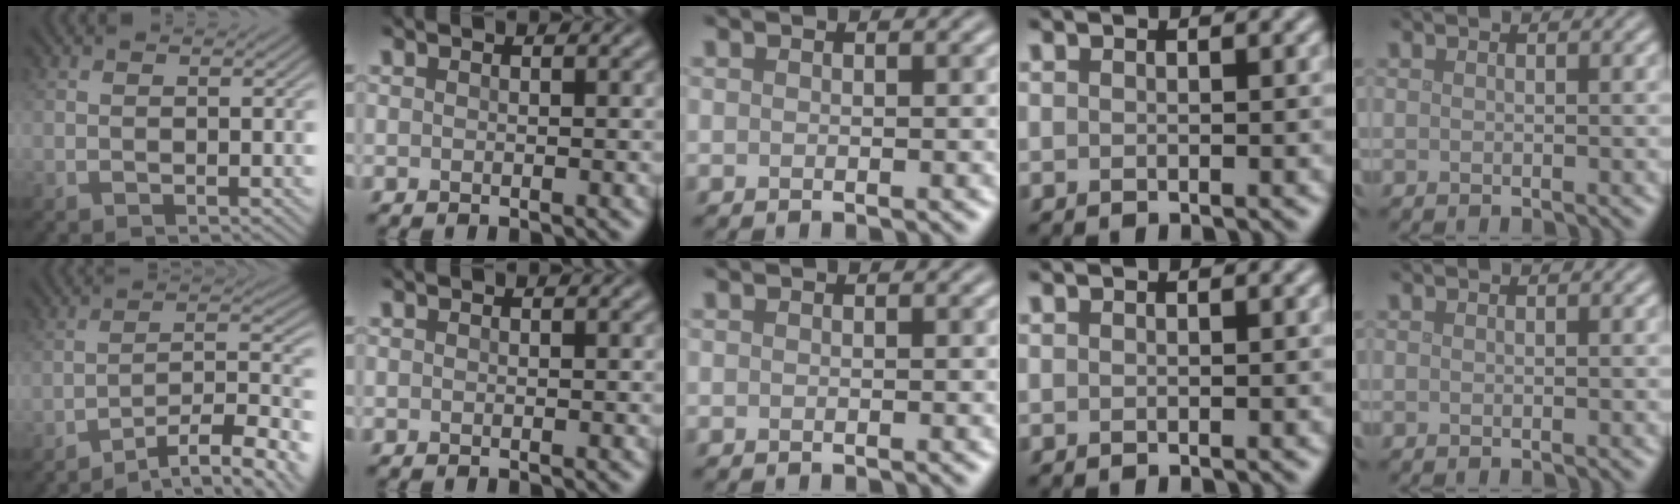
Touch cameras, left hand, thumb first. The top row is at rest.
{"thumb": {"total": 11.6, "force": [-8.4, 2.9, 7.4], "torque": [-0.121, 0.002, -0.126]}}